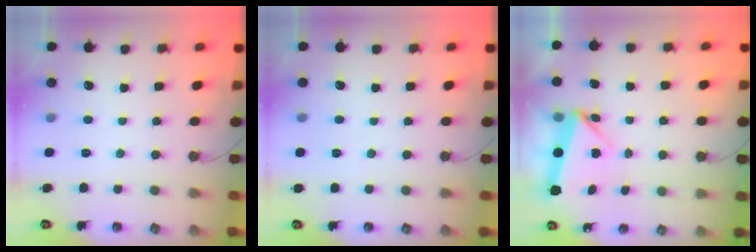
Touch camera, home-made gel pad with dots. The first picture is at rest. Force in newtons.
{"total": 1.9, "press": 1.7, "slide": 1.0}
{"total": 6.0, "press": 6.0, "slide": 0.6}